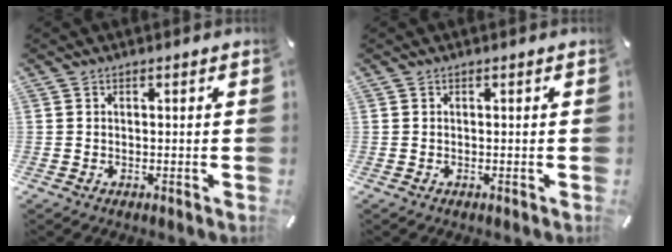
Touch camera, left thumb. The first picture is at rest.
{"total": 0.0}